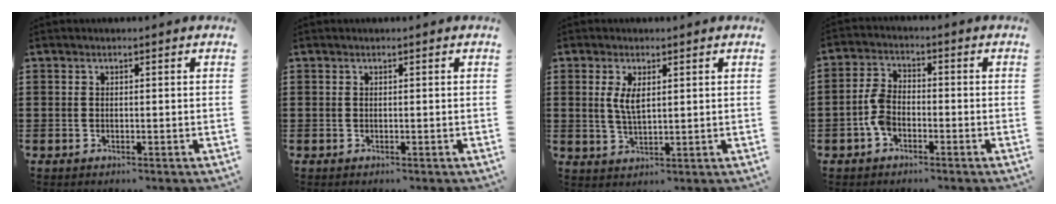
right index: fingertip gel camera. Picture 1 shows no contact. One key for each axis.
{"total": 0.0}
{"total": 3.8, "fx": 1.0, "fy": 1.5, "fz": 3.3, "tx": -0.070, "ty": 0.005, "tz": 0.017}
{"total": 4.6, "fx": -1.9, "fy": 2.6, "fz": 3.4, "tx": -0.096, "ty": -0.003, "tz": -0.045}